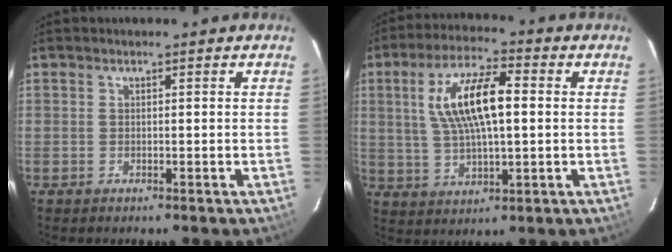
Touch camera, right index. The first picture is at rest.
{"total": 12.9, "force": [2.1, 4.4, 11.9], "torque": [-0.227, 0.014, 0.043]}